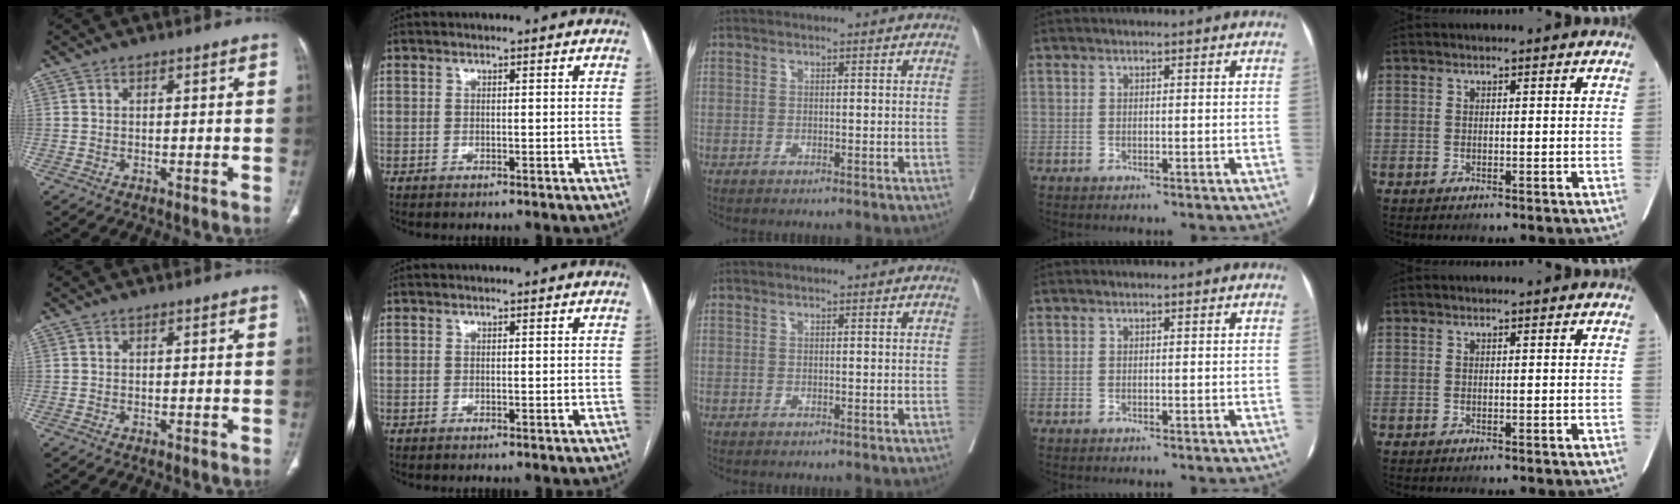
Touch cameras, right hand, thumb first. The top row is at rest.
{}